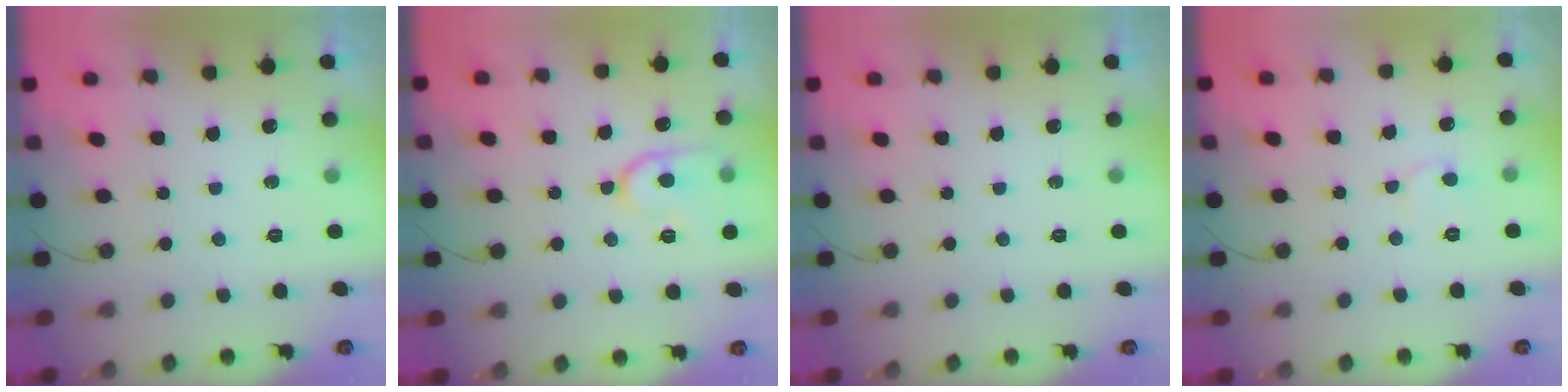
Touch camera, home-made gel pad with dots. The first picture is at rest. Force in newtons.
{"total": 12.1, "press": 12.1, "slide": 1.2}
{"total": 0.0}
{"total": 5.8, "press": 5.8, "slide": 0.4}